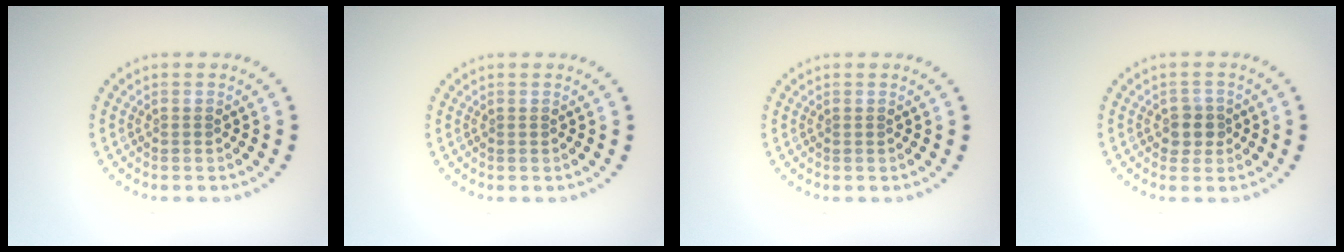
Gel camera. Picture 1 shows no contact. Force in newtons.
{"total": 0.0}
{"total": 0.0}
{"total": 1.8, "press": 1.6, "slide": 0.9}